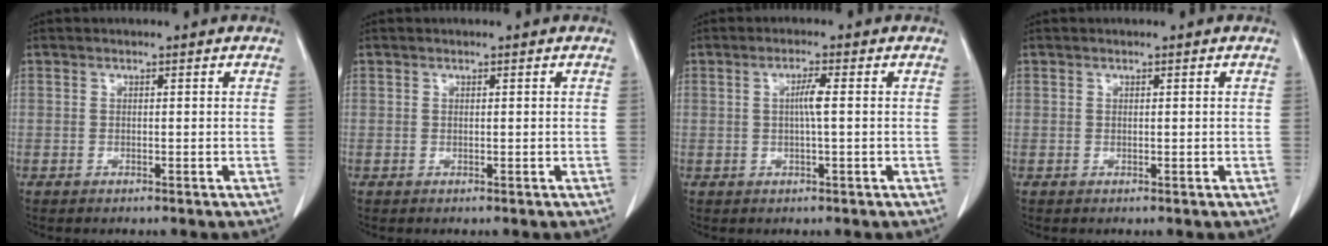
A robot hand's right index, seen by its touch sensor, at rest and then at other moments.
{"total": 0.0}
{"total": 2.5, "force": [0.1, 0.0, 2.5], "torque": [-0.048, 0.002, 0.002]}
{"total": 0.0}